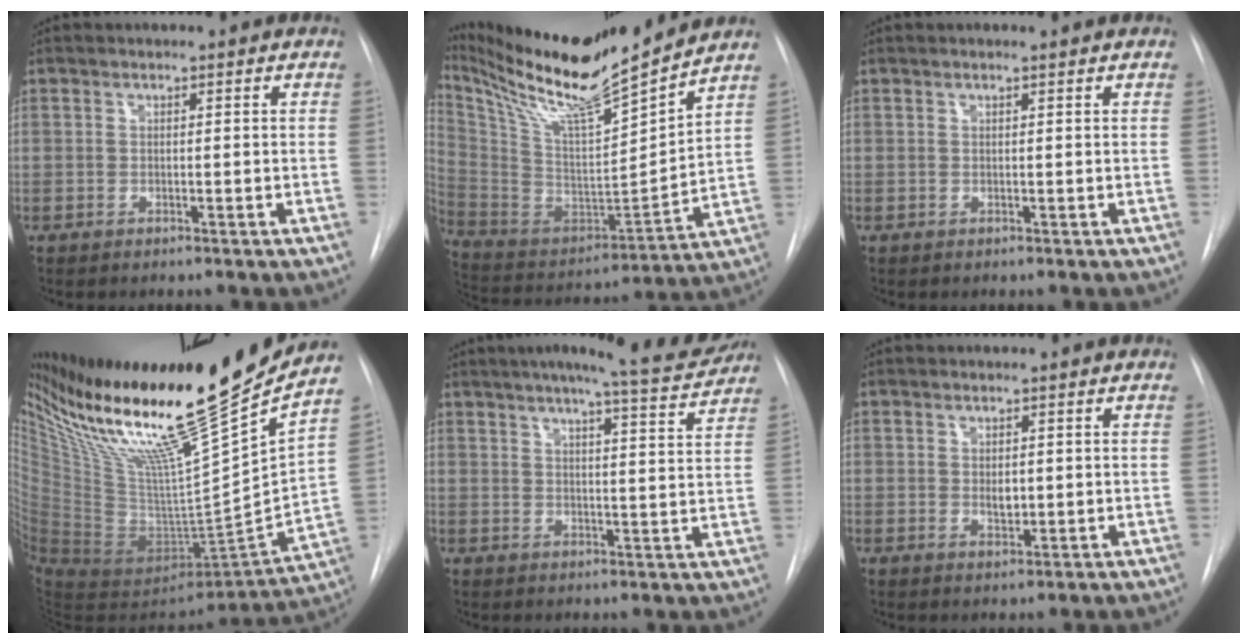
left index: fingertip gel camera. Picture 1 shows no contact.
{"total": 22.8, "force": [19.8, 0.2, 11.4], "torque": [-0.225, -0.032, 0.345]}
{"total": 1.2, "force": [1.2, -0.2, 0.3], "torque": [-0.009, 0.006, 0.018]}
{"total": 30.5, "force": [22.4, -0.1, 20.7], "torque": [-0.352, -0.036, 0.375]}
{"total": 13.8, "force": [12.5, 0.4, 5.8], "torque": [-0.086, -0.022, 0.154]}
{"total": 1.7, "force": [0.3, 1.1, 1.2], "torque": [-0.021, -0.009, 0.008]}